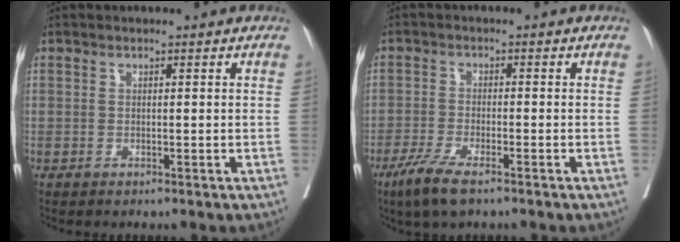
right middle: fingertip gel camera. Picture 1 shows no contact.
{"total": 6.9, "force": [-4.7, 1.2, 4.8], "torque": [-0.100, -0.016, -0.082]}